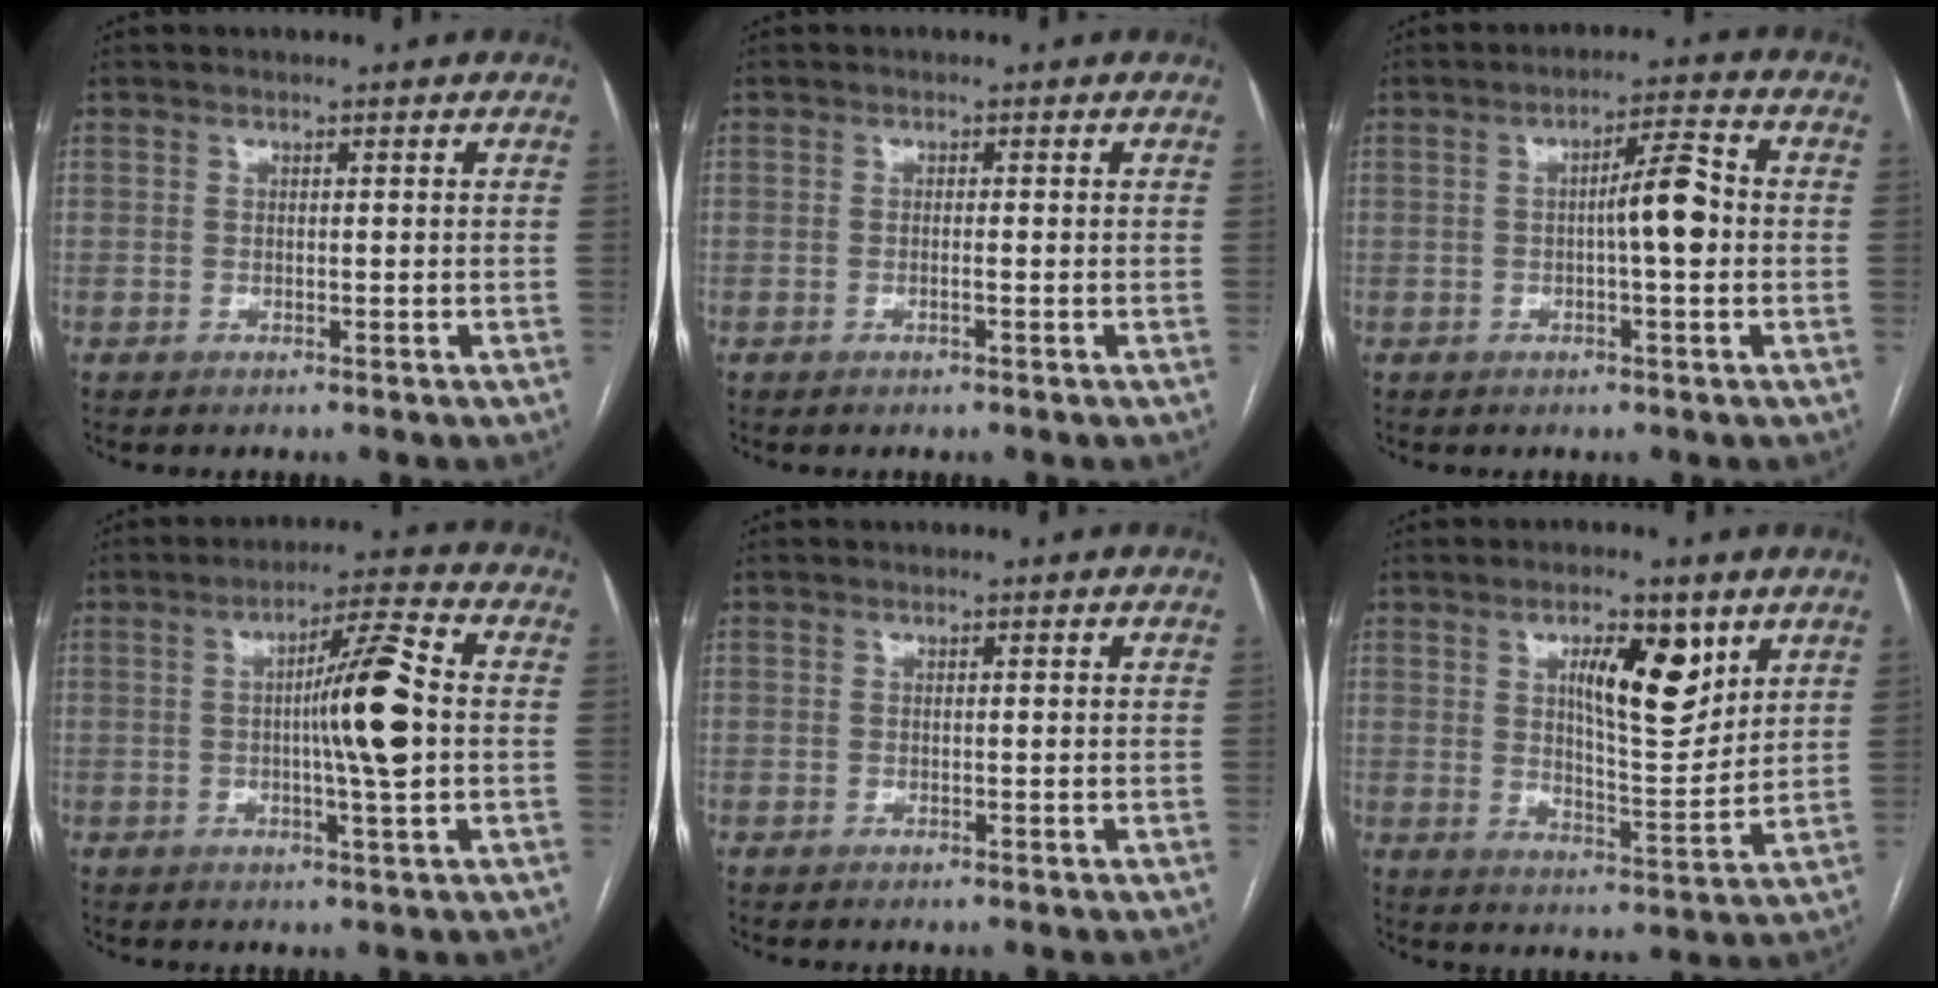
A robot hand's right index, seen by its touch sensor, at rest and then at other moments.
{"total": 0.7, "force": [-0.3, 0.0, 0.6], "torque": [-0.012, 0.001, -0.004]}
{"total": 6.0, "force": [-0.4, 0.7, 6.0], "torque": [-0.092, 0.015, -0.008]}
{"total": 9.6, "force": [-0.2, 0.0, 9.6], "torque": [-0.155, 0.007, -0.008]}
{"total": 0.0}
{"total": 10.1, "force": [4.7, 3.0, 8.4], "torque": [-0.135, -0.003, 0.079]}